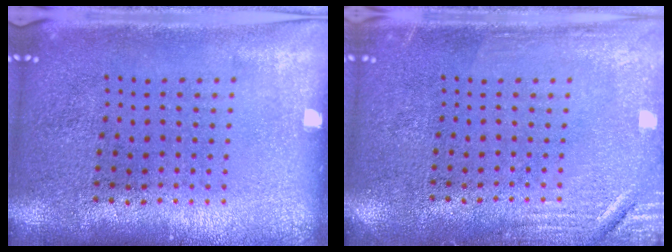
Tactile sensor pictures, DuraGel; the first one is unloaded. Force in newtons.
{"total": 2.5, "press": 2.5, "slide": 0.4}